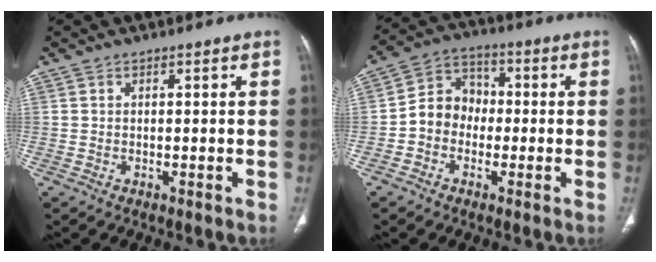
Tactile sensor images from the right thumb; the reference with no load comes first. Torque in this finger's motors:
{"motor_torque": [1.02, 1.24, 0.98, -0.57, 0.01]}